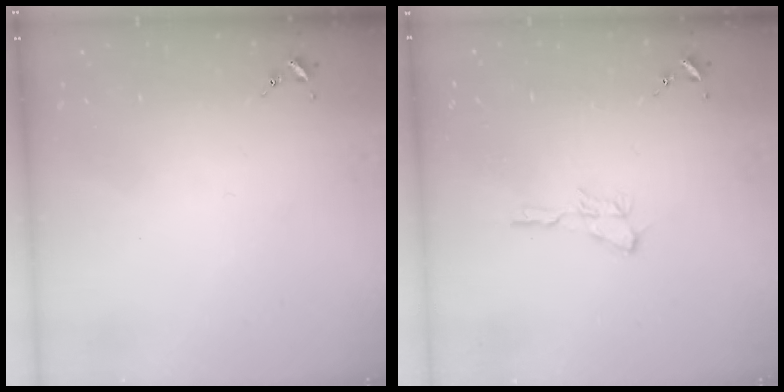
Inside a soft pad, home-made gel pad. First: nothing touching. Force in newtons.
{"total": 6.9, "press": 6.8, "slide": 0.7}